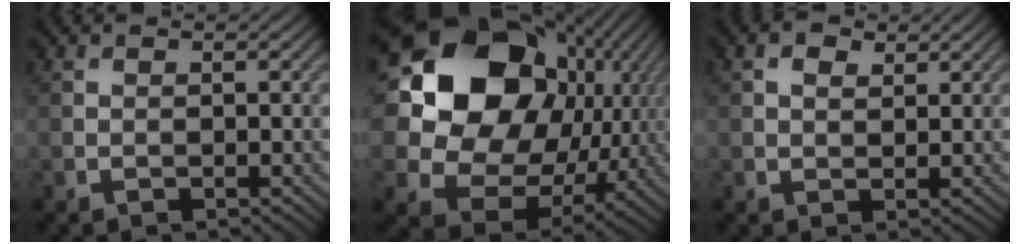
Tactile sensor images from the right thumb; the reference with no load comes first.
{"total": 21.7, "force": [5.7, 18.0, 10.7], "torque": [-0.298, 0.011, 0.129]}
{"total": 2.3, "force": [1.1, 1.3, 1.4], "torque": [-0.030, 0.001, 0.021]}